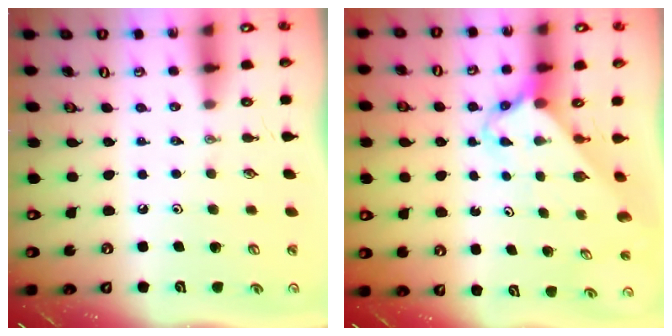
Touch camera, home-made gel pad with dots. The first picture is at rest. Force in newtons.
{"total": 2.3, "press": 2.3, "slide": 0.2}